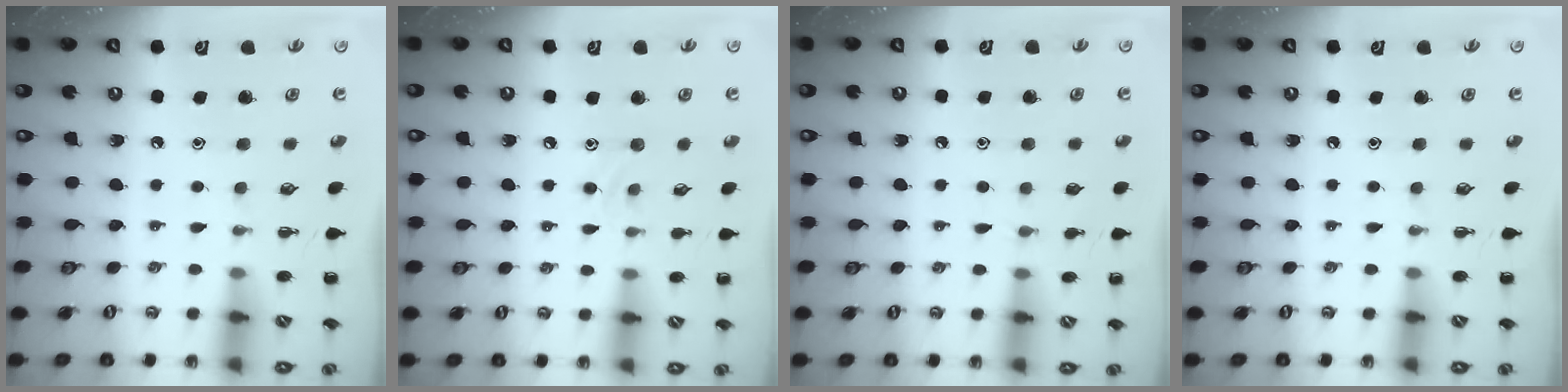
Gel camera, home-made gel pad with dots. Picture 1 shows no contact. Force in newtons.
{"total": 6.3, "press": 6.1, "slide": 1.6}
{"total": 3.5, "press": 3.3, "slide": 1.1}
{"total": 0.0}